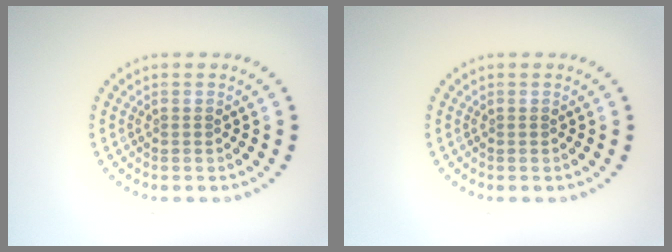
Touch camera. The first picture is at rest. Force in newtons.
{"total": 0.0}